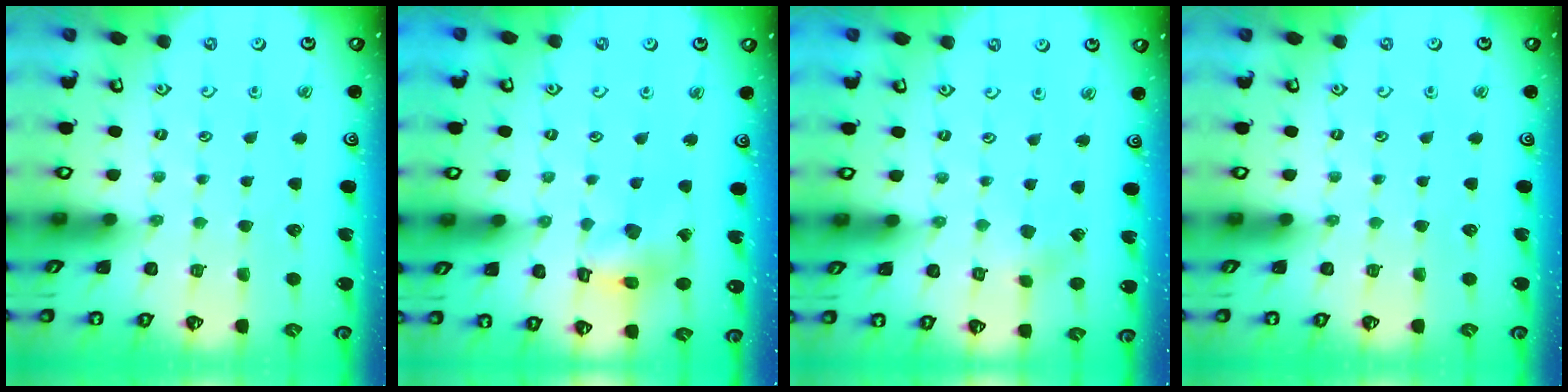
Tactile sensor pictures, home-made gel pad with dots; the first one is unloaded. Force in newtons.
{"total": 11.9, "press": 11.8, "slide": 1.4}
{"total": 2.8, "press": 2.8, "slide": 0.1}
{"total": 0.0}